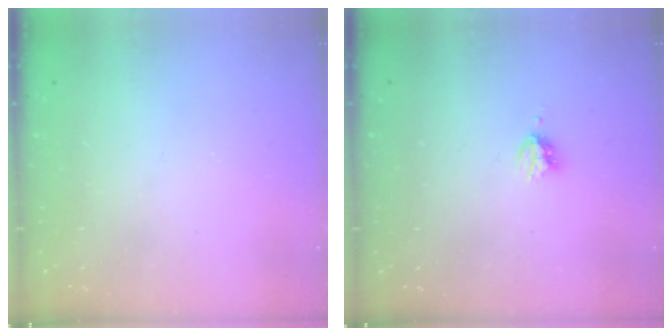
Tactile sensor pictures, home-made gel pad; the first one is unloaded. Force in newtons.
{"total": 3.0, "press": 3.0, "slide": 0.5}